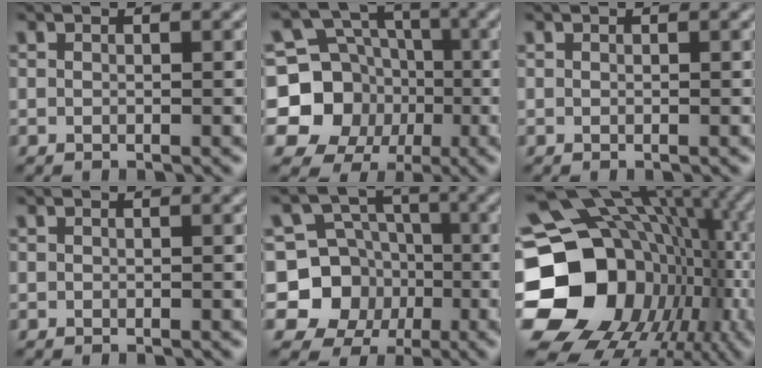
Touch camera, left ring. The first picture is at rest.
{"total": 10.5, "force": [-1.5, 9.9, 3.3], "torque": [-0.060, 0.006, -0.057]}
{"total": 0.0}
{"total": 0.0}
{"total": 8.2, "force": [-1.8, 7.8, 1.9], "torque": [-0.034, 0.011, -0.063]}
{"total": 20.6, "force": [-3.6, 17.5, 10.2], "torque": [-0.181, -0.015, -0.067]}